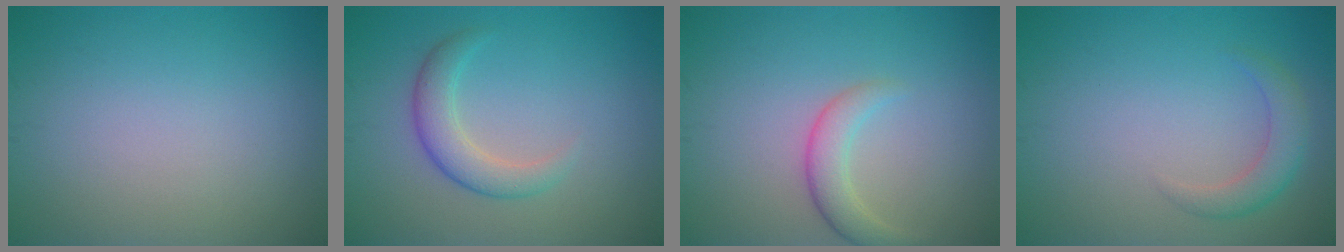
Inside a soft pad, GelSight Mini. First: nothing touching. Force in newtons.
{"total": 3.0, "press": 3.0, "slide": 0.1}
{"total": 2.6, "press": 2.6, "slide": 0.2}
{"total": 2.4, "press": 2.4, "slide": 0.1}